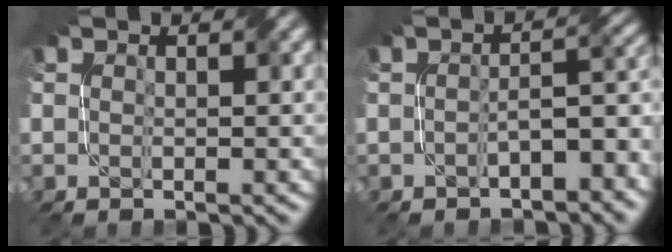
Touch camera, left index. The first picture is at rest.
{"total": 4.6, "force": [-2.3, 2.0, 3.5], "torque": [-0.036, 0.010, -0.033]}